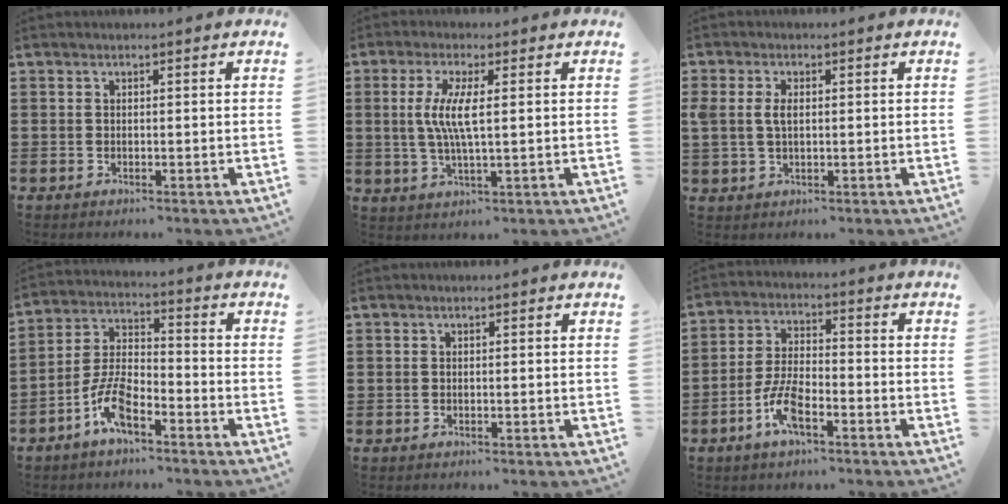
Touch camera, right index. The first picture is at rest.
{"total": 6.0, "force": [0.6, 1.0, 5.9], "torque": [-0.126, -0.009, 0.004]}
{"total": 3.2, "force": [0.4, 1.8, 2.6], "torque": [-0.062, 0.006, 0.004]}
{"total": 7.3, "force": [-4.5, 2.6, 5.1], "torque": [-0.126, -0.001, -0.091]}
{"total": 0.0}
{"total": 6.8, "force": [-3.6, 2.5, 5.2], "torque": [-0.126, -0.002, -0.073]}